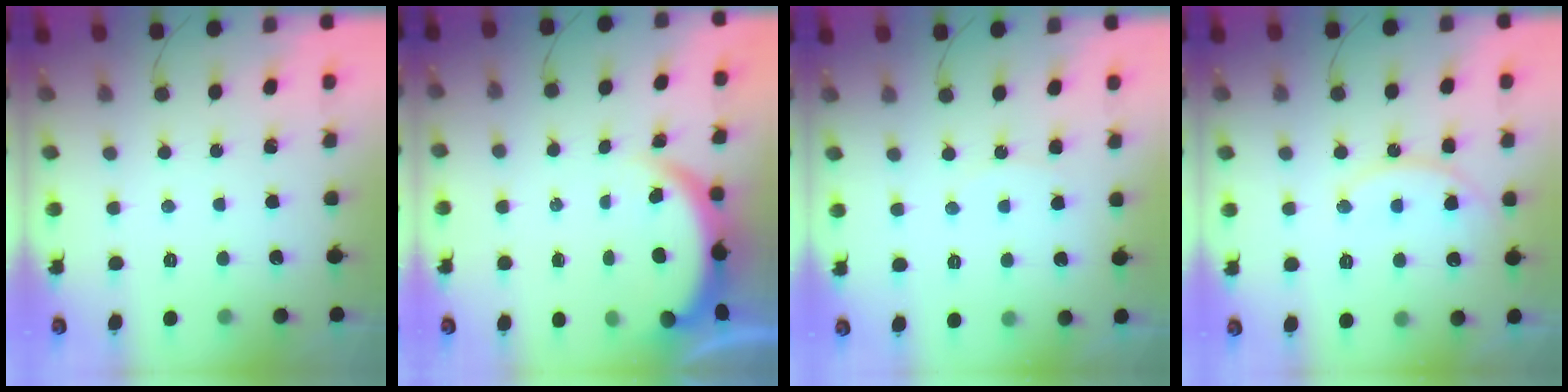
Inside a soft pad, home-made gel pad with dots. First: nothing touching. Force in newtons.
{"total": 3.9, "press": 3.9, "slide": 0.1}
{"total": 4.4, "press": 4.4, "slide": 0.4}
{"total": 13.1, "press": 13.1, "slide": 1.1}